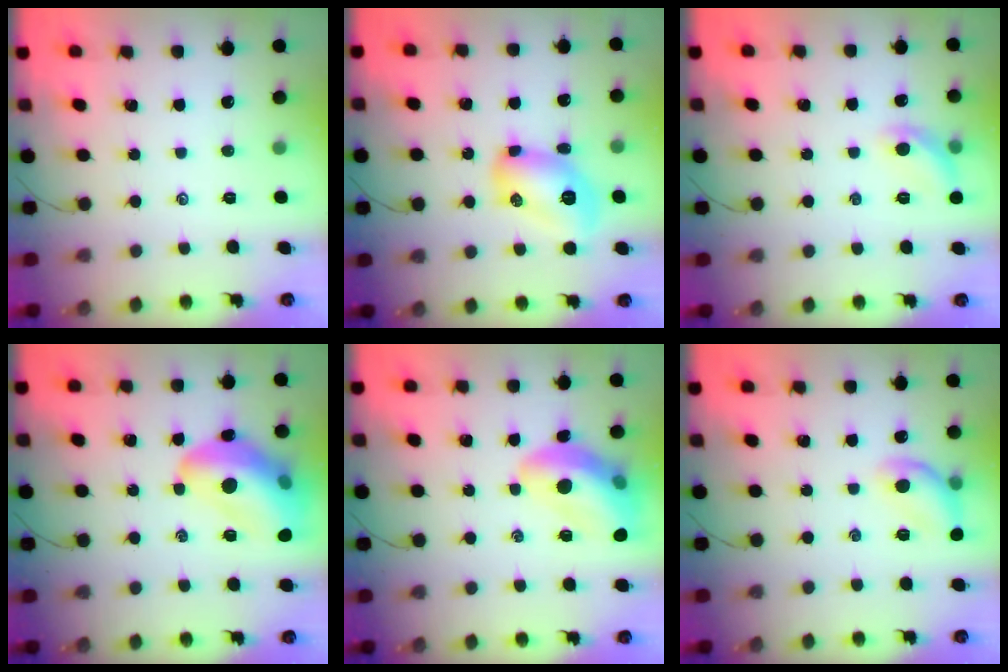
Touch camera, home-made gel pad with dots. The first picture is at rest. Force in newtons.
{"total": 10.5, "press": 10.4, "slide": 0.9}
{"total": 8.1, "press": 8.1, "slide": 0.7}
{"total": 19.1, "press": 18.9, "slide": 2.7}
{"total": 15.2, "press": 15.0, "slide": 2.3}
{"total": 11.2, "press": 11.1, "slide": 0.4}